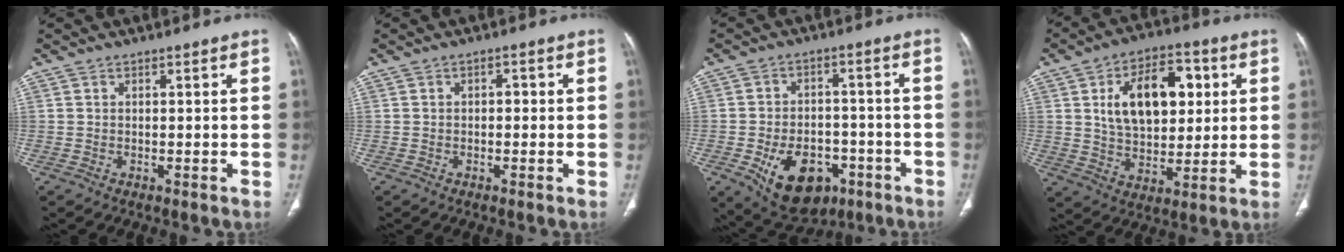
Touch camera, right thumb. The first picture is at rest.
{"total": 1.3, "force": [-0.1, 0.9, 1.0], "torque": [-0.004, 0.005, -0.007]}
{"total": 14.5, "force": [-6.3, 9.5, 9.0], "torque": [-0.109, 0.024, -0.084]}
{"total": 16.9, "force": [4.2, 10.1, 12.8], "torque": [-0.169, 0.002, 0.072]}